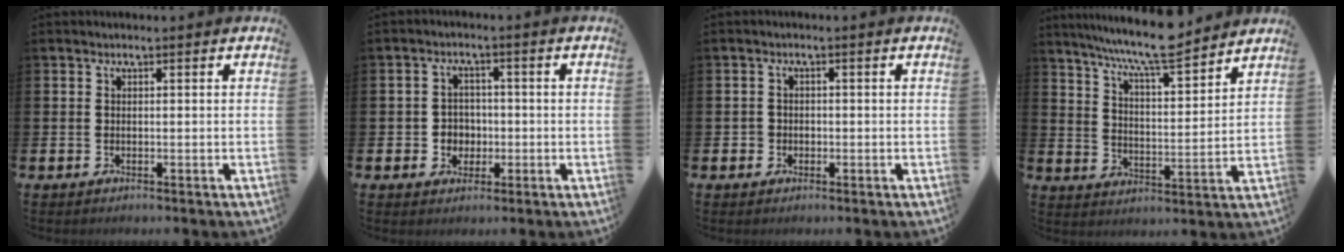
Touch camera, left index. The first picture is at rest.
{"total": 3.2, "force": [-0.5, 3.0, 0.8], "torque": [-0.019, 0.003, -0.019]}
{"total": 1.4, "force": [-0.5, 1.3, 0.2], "torque": [0.002, 0.002, -0.014]}
{"total": 8.8, "force": [8.2, 0.3, 3.3], "torque": [-0.086, -0.052, 0.144]}